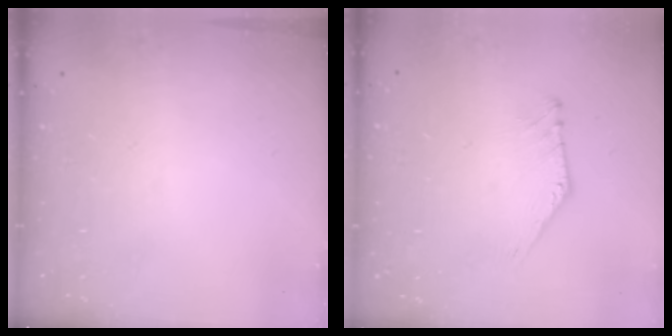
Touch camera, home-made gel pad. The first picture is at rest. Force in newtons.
{"total": 2.3, "press": 2.3, "slide": 0.1}